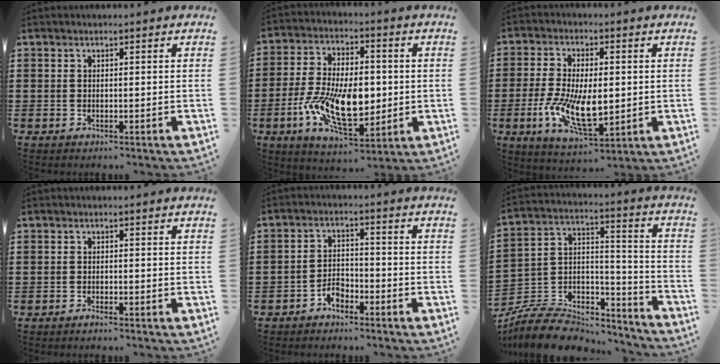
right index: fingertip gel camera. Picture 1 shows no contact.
{"total": 13.4, "force": [-2.2, 7.2, 11.1], "torque": [-0.217, -0.005, -0.038]}
{"total": 10.2, "force": [-1.2, 4.7, 9.0], "torque": [-0.195, -0.005, -0.022]}
{"total": 1.0, "force": [-0.9, -0.1, 0.3], "torque": [-0.009, -0.005, -0.018]}
{"total": 3.3, "force": [-2.6, 1.6, 1.1], "torque": [-0.026, 0.009, -0.054]}
{"total": 9.2, "force": [-7.7, 4.2, 2.9], "torque": [-0.068, 0.014, -0.147]}